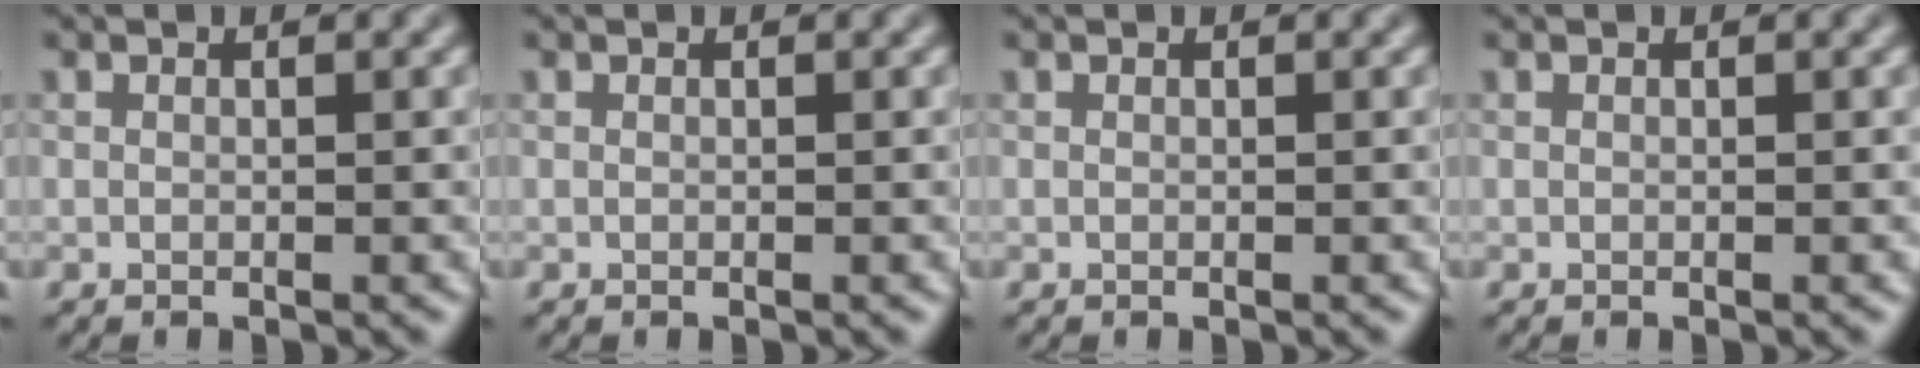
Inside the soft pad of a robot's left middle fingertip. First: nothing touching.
{"total": 0.0}
{"total": 0.0}
{"total": 0.0}